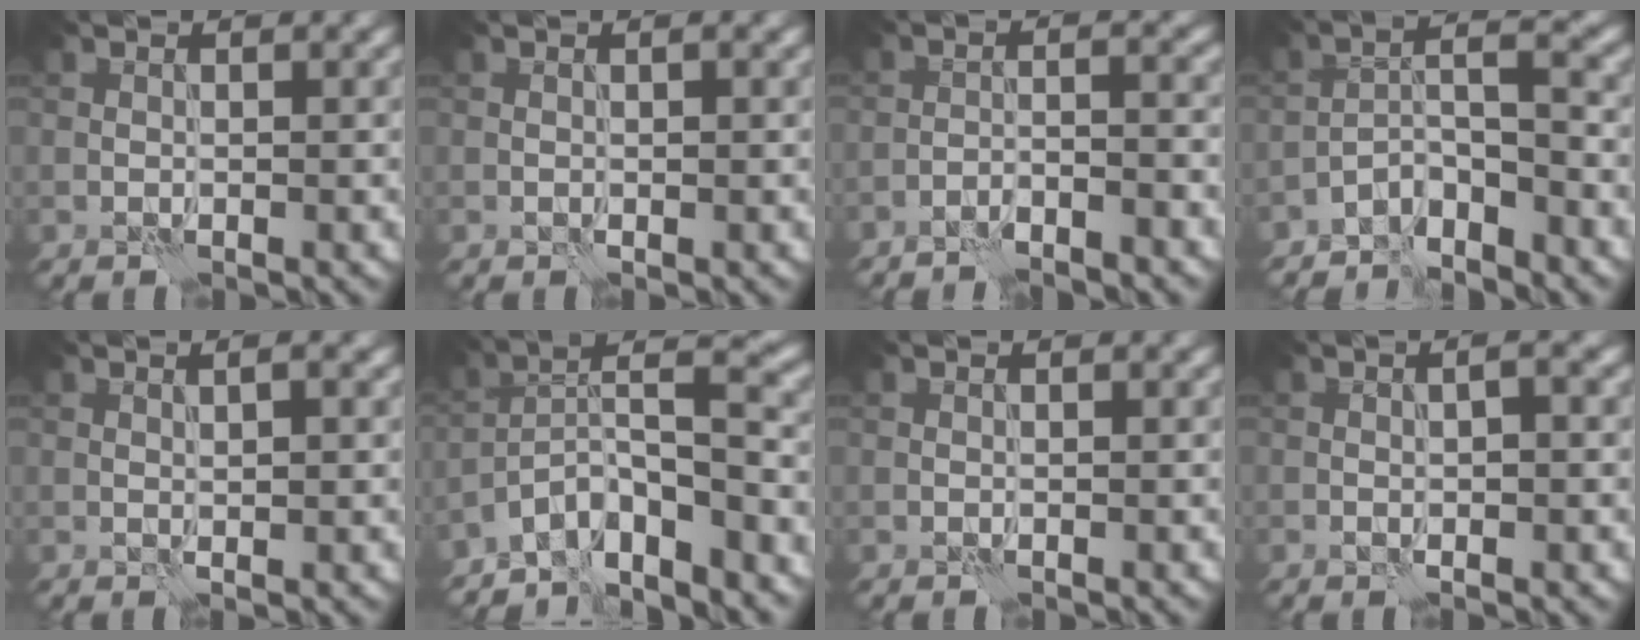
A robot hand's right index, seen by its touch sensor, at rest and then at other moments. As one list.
[{"total": 0.6, "force": [0.0, 0.1, 0.5], "torque": [-0.010, 0.000, 0.000]}, {"total": 3.3, "force": [-2.7, 0.3, 1.7], "torque": [-0.032, 0.011, -0.053]}, {"total": 4.0, "force": [-3.3, 1.1, 2.0], "torque": [-0.029, 0.013, -0.069]}, {"total": 1.5, "force": [0.4, 0.2, 1.5], "torque": [-0.023, 0.003, 0.006]}, {"total": 7.6, "force": [-5.6, 1.8, 4.7], "torque": [-0.064, 0.008, -0.106]}, {"total": 0.0}, {"total": 2.3, "force": [0.0, 0.4, 2.2], "torque": [-0.026, -0.007, -0.002]}]